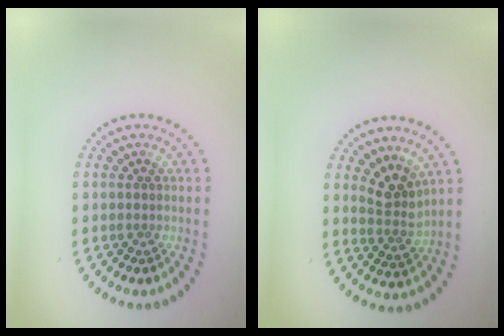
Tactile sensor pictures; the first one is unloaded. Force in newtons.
{"total": 2.7, "press": 2.0, "slide": 1.8}